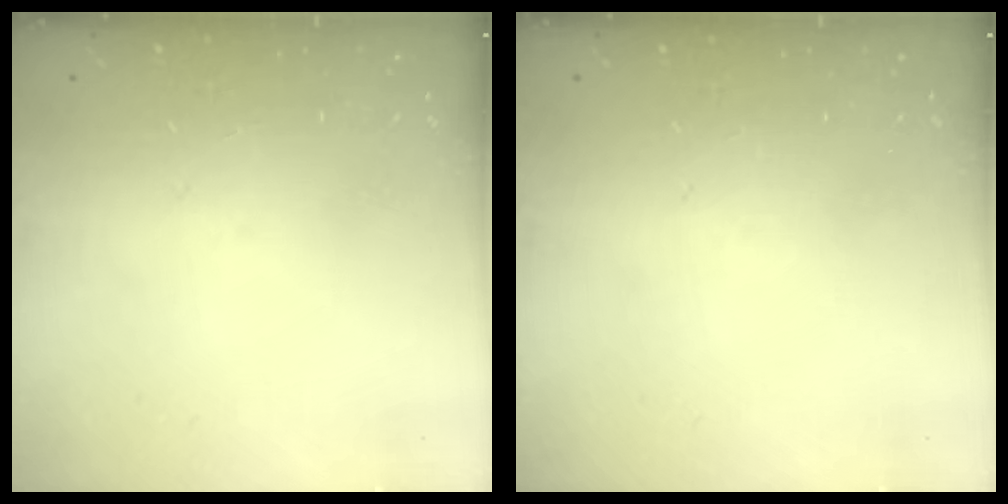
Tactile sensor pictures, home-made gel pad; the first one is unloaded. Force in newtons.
{"total": 0.0}